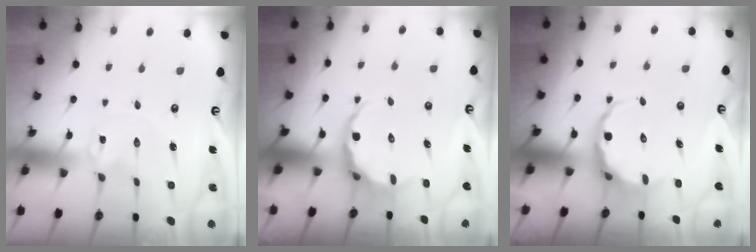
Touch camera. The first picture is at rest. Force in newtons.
{"total": 7.1, "press": 6.8, "slide": 1.8}
{"total": 7.8, "press": 7.6, "slide": 1.8}